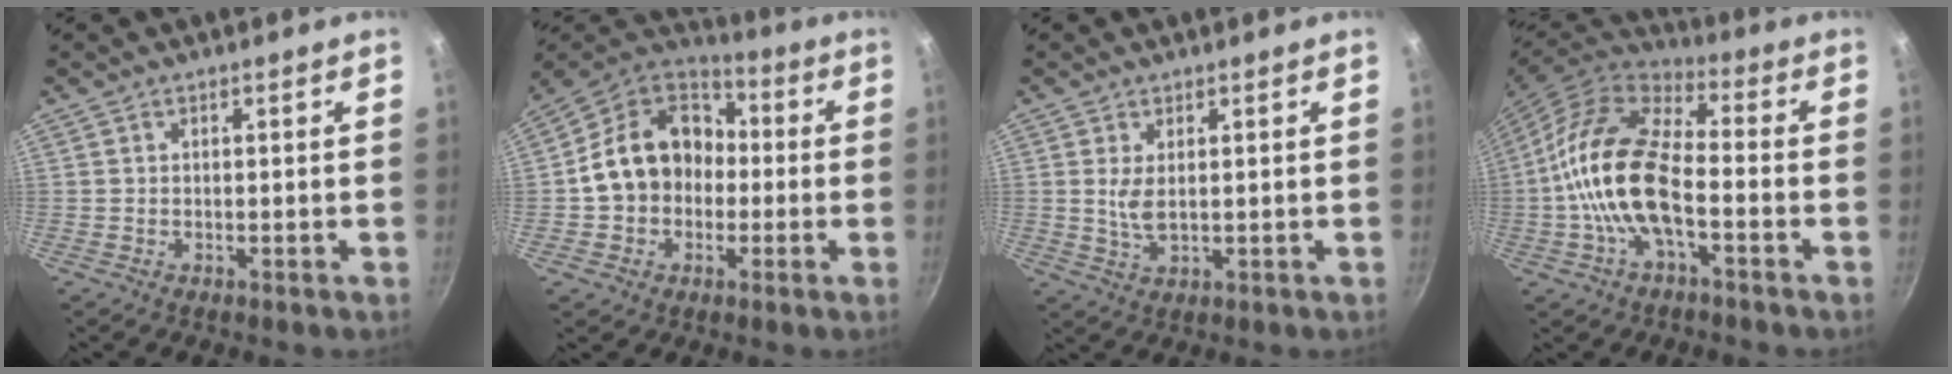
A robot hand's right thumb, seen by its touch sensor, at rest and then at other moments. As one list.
[{"total": 16.7, "force": [-0.7, 13.6, 9.7], "torque": [-0.133, 0.047, -0.024]}, {"total": 3.9, "force": [0.7, 1.8, 3.3], "torque": [-0.066, -0.010, 0.019]}, {"total": 17.0, "force": [-3.4, 8.1, 14.5], "torque": [-0.262, 0.038, -0.078]}]